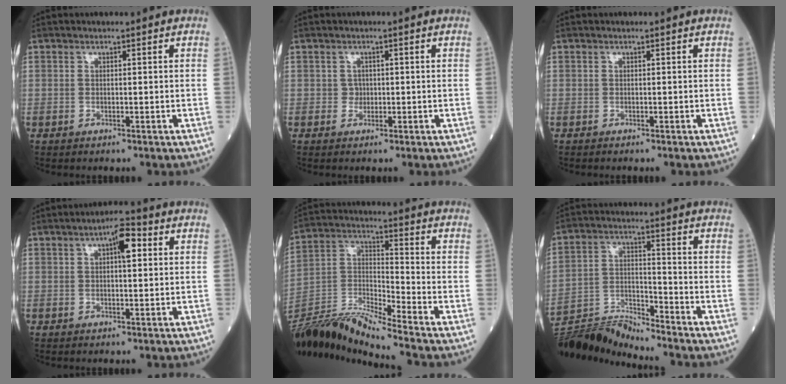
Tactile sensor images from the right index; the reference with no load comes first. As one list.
[{"total": 1.1, "force": [0.0, 1.1, 0.2], "torque": [0.000, 0.005, 0.001]}, {"total": 0.0}, {"total": 4.7, "force": [1.5, 1.3, 4.3], "torque": [-0.069, 0.013, 0.021]}, {"total": 15.3, "force": [-14.0, -2.3, 5.7], "torque": [-0.109, 0.009, -0.264]}, {"total": 10.1, "force": [-9.7, -2.7, 0.1], "torque": [-0.010, 0.020, -0.182]}]